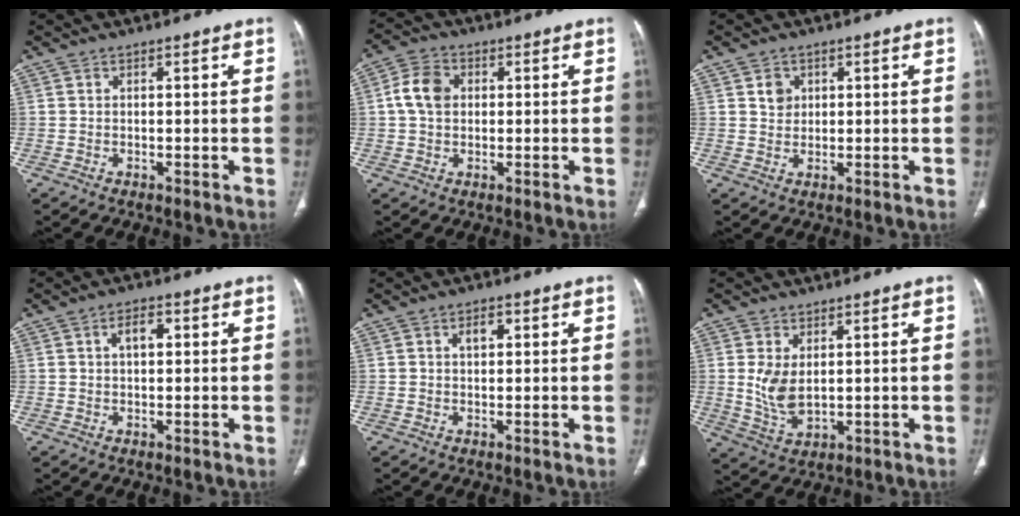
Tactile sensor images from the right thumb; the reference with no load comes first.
{"total": 6.6, "force": [0.9, 4.9, 4.2], "torque": [-0.077, 0.011, 0.012]}
{"total": 2.8, "force": [1.1, 2.4, 1.1], "torque": [-0.005, -0.006, 0.020]}
{"total": 2.4, "force": [0.8, 1.2, 2.0], "torque": [-0.036, 0.004, 0.015]}
{"total": 2.6, "force": [0.9, 1.6, 1.9], "torque": [-0.025, 0.003, 0.013]}
{"total": 6.6, "force": [1.2, 3.9, 5.2], "torque": [-0.099, -0.013, 0.038]}